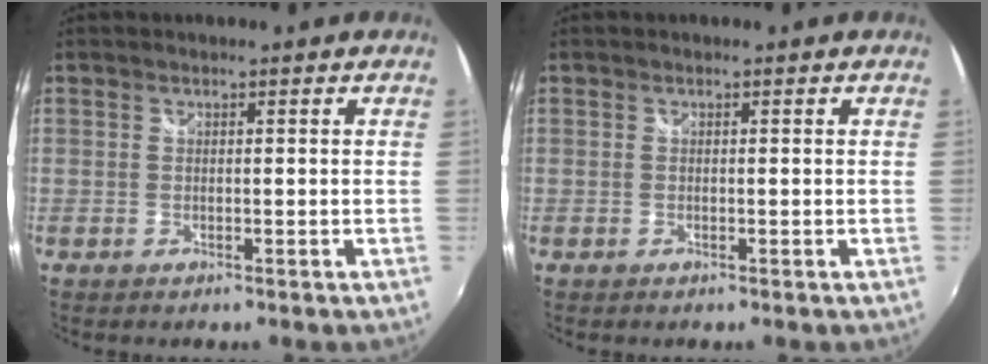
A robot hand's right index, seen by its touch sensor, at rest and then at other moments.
{"total": 0.0}